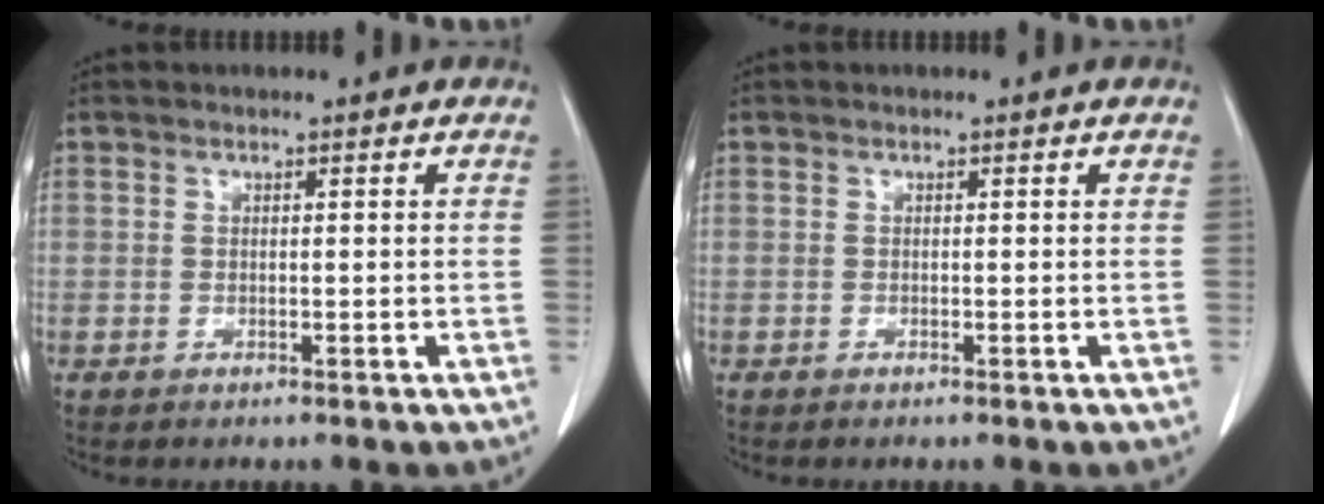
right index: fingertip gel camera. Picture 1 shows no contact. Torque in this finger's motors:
{"motor_torque": [0.00, 0.00, -0.01, -0.02]}